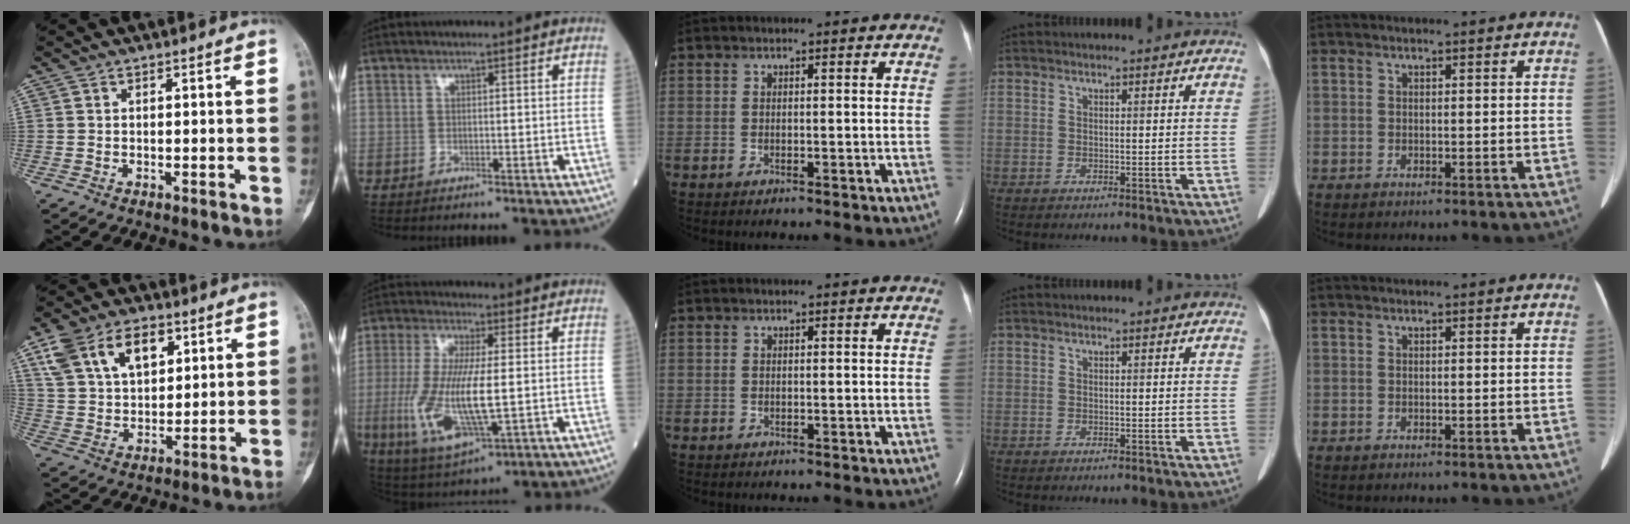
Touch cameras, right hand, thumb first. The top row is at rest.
{"thumb": {"total": 14.3, "force": [6.7, 8.8, 9.1], "torque": [-0.140, -0.009, 0.133]}, "index": {"total": 13.0, "force": [-1.5, 3.2, 12.6], "torque": [-0.271, -0.017, -0.022]}}